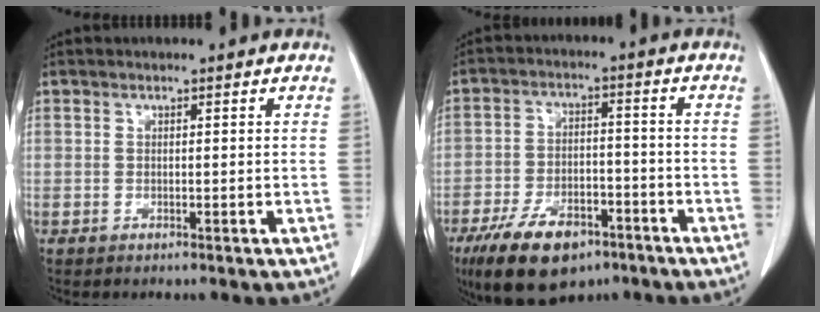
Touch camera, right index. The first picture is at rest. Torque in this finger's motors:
{"motor_torque": [1.11, -1.03, 0.56, 0.13]}